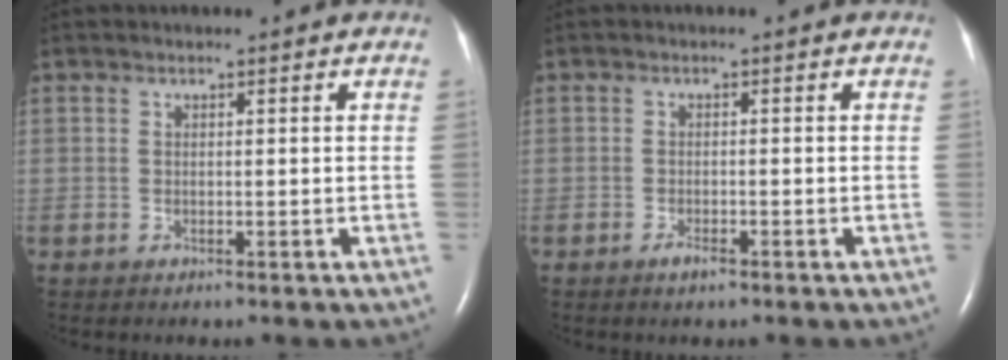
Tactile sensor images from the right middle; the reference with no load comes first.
{"total": 1.5, "force": [-1.0, 0.4, 1.0], "torque": [-0.024, -0.002, -0.016]}